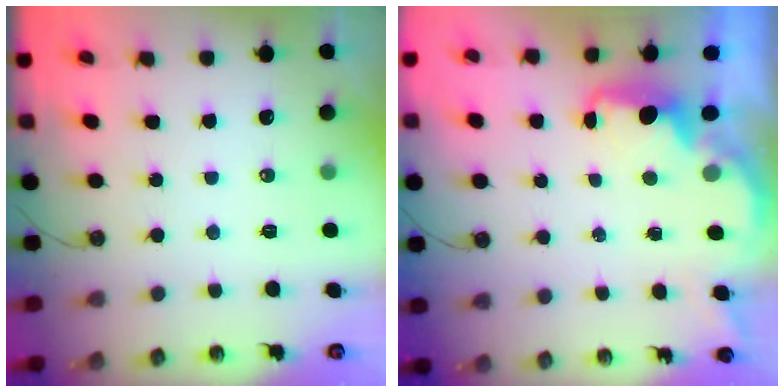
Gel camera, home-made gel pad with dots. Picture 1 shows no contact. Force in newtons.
{"total": 2.3, "press": 2.1, "slide": 0.9}